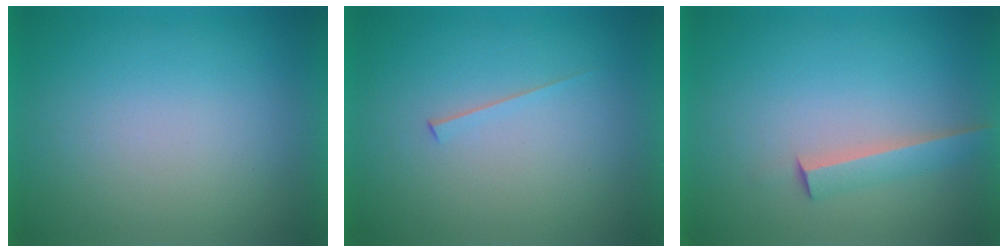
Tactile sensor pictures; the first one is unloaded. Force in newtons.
{"total": 1.5}
{"total": 2.4}